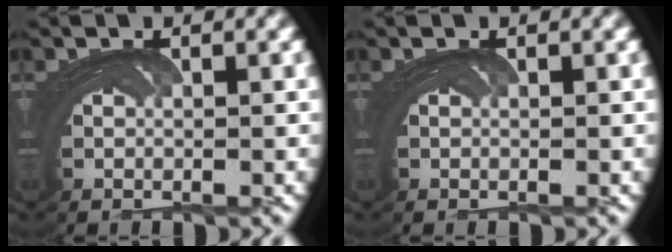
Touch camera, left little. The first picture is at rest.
{"total": 0.0}